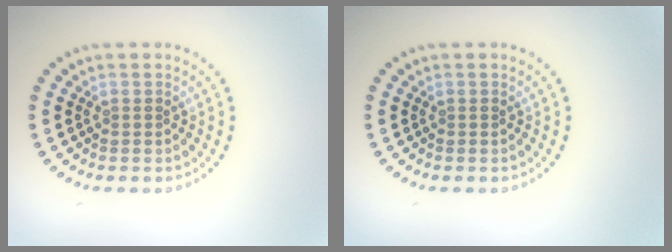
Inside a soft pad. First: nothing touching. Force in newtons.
{"total": 0.0}